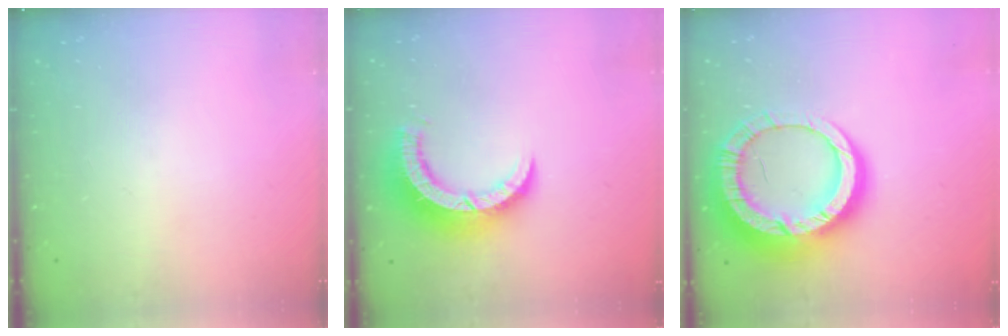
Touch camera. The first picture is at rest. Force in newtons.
{"total": 10.3, "press": 10.2, "slide": 1.1}
{"total": 20.6, "press": 20.5, "slide": 1.9}